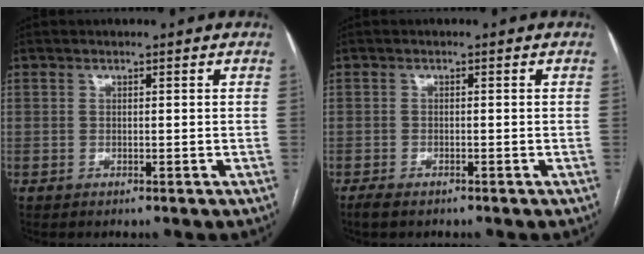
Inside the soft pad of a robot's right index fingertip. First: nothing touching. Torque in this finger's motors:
{"motor_torque": [-0.08, -0.09, 0.13, 0.02]}